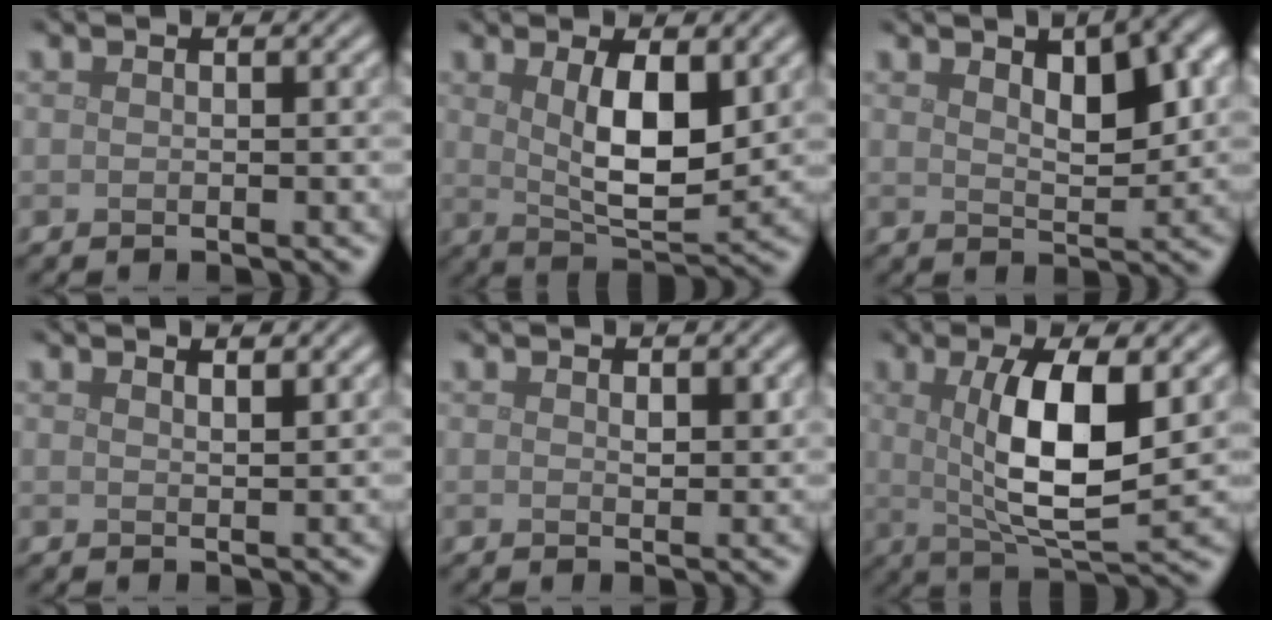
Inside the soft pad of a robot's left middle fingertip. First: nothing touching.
{"total": 6.3, "force": [1.6, 2.3, 5.6], "torque": [-0.099, -0.009, 0.035]}
{"total": 5.8, "force": [2.2, 2.3, 4.8], "torque": [-0.074, 0.002, 0.040]}
{"total": 1.6, "force": [1.4, 0.4, 0.7], "torque": [-0.004, 0.002, 0.011]}
{"total": 1.1, "force": [0.5, 0.5, 0.9], "torque": [-0.012, -0.005, 0.010]}
{"total": 8.1, "force": [1.5, 2.4, 7.6], "torque": [-0.132, -0.010, 0.029]}